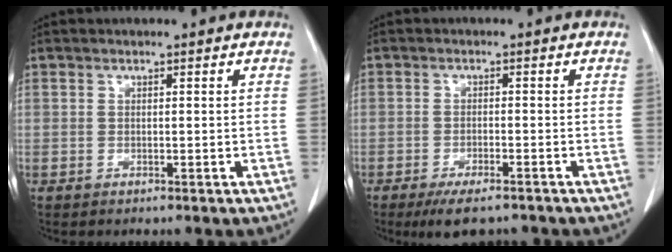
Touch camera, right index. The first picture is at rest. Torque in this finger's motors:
{"motor_torque": [0.39, -0.34, 0.16, 0.06]}